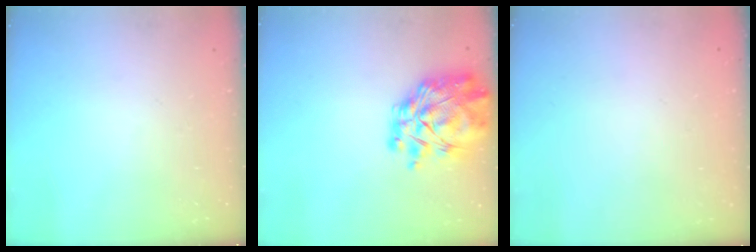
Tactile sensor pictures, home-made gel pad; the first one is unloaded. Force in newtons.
{"total": 11.8, "press": 10.9, "slide": 4.7}
{"total": 1.8, "press": 1.8, "slide": 0.2}